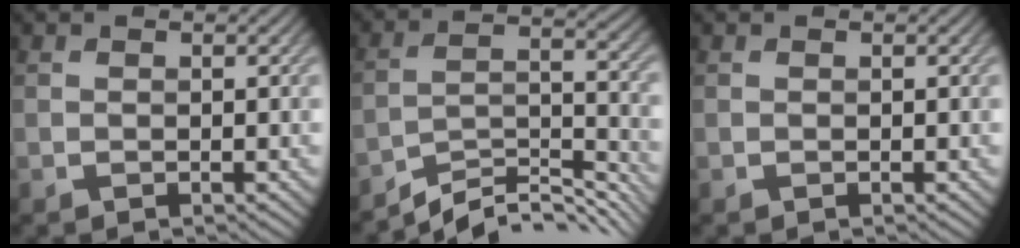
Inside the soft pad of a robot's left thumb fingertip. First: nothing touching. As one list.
[{"total": 9.8, "force": [-8.4, 2.0, 4.6], "torque": [-0.077, 0.002, -0.143]}, {"total": 0.0}]